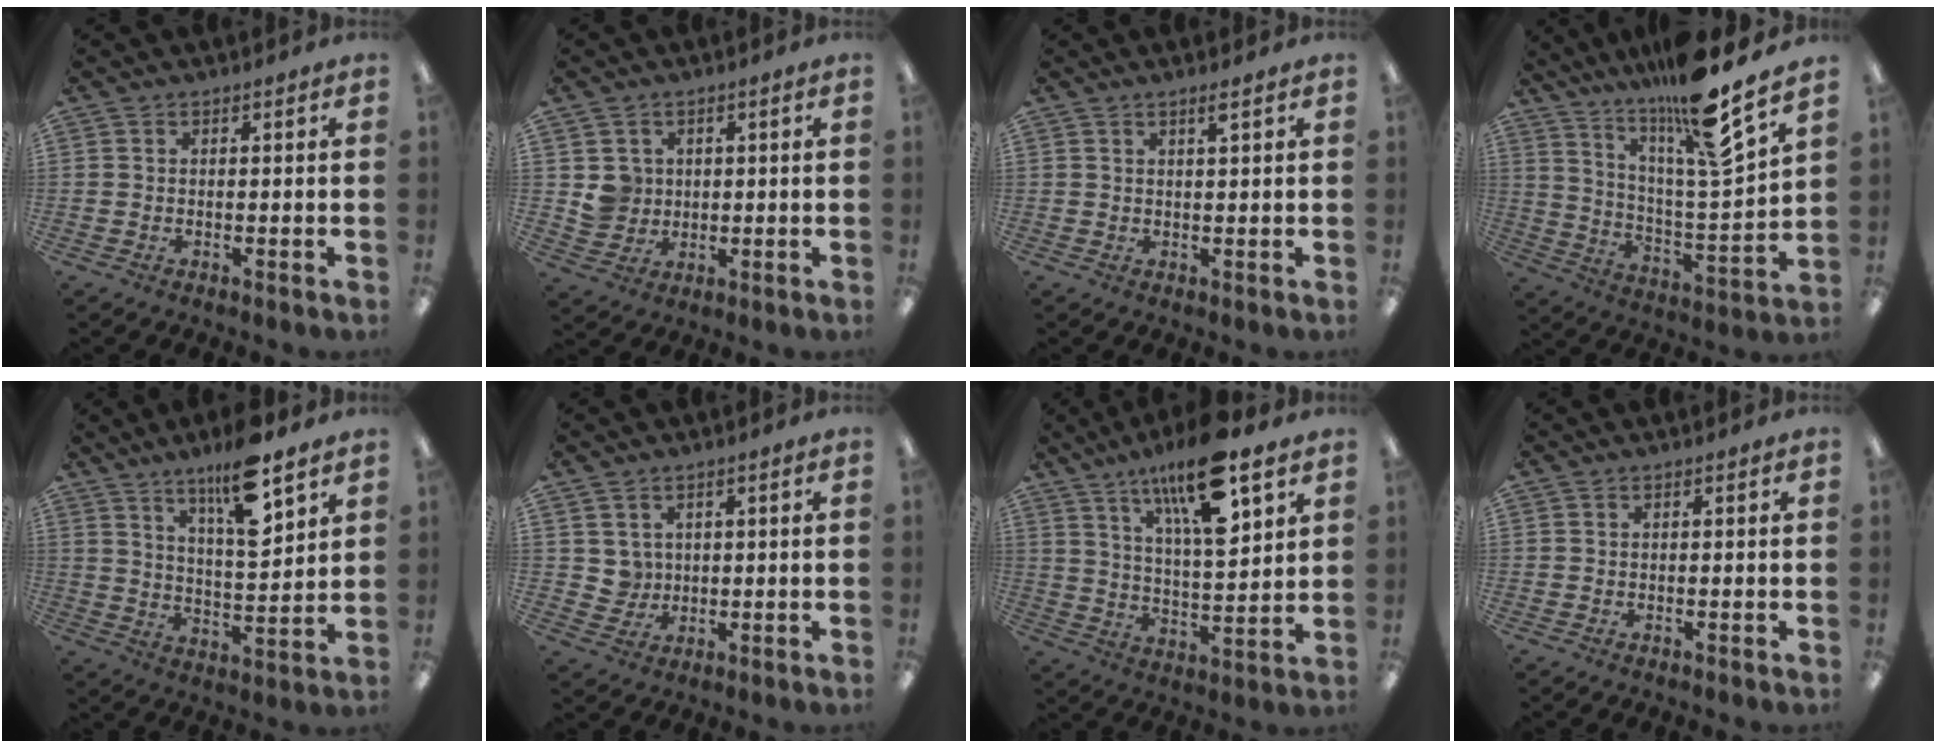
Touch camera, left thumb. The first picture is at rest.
{"total": 5.0, "force": [1.2, 4.8, 0.7], "torque": [-0.005, 0.001, 0.022]}
{"total": 1.9, "force": [1.4, 0.0, 1.3], "torque": [-0.029, -0.002, 0.024]}
{"total": 17.6, "force": [13.8, 0.8, 10.9], "torque": [-0.191, -0.096, 0.215]}
{"total": 13.6, "force": [9.8, 2.9, 8.9], "torque": [-0.148, -0.055, 0.163]}
{"total": 3.8, "force": [2.1, 3.2, -0.2], "torque": [-0.003, -0.005, 0.038]}
{"total": 17.4, "force": [11.4, 4.5, 12.3], "torque": [-0.205, -0.058, 0.184]}
{"total": 0.0}